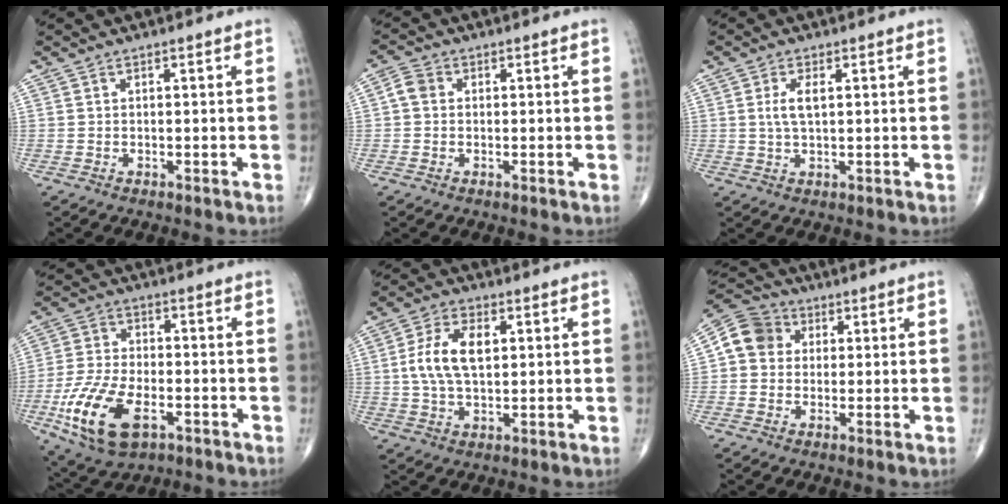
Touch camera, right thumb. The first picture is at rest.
{"total": 2.9, "force": [0.1, 2.4, 1.6], "torque": [-0.027, 0.009, -0.004]}
{"total": 3.7, "force": [0.8, 1.5, 3.3], "torque": [-0.071, 0.000, 0.017]}
{"total": 15.4, "force": [-5.9, 8.1, 11.7], "torque": [-0.234, 0.008, -0.104]}
{"total": 9.7, "force": [1.6, 5.4, 7.9], "torque": [-0.153, 0.005, 0.030]}
{"total": 7.9, "force": [1.2, 7.0, 3.4], "torque": [-0.044, 0.016, 0.008]}